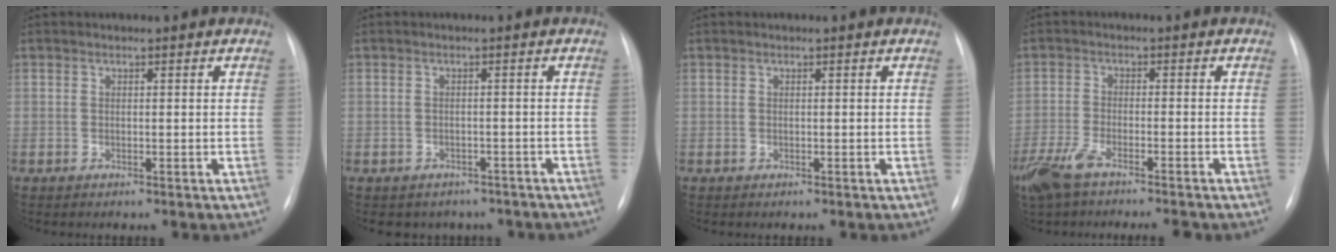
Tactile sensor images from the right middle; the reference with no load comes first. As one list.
[{"total": 6.3, "force": [-5.1, 3.5, 0.8], "torque": [-0.005, 0.015, -0.053]}, {"total": 0.0}, {"total": 10.6, "force": [-8.4, 2.3, 6.2], "torque": [-0.115, -0.012, -0.139]}]